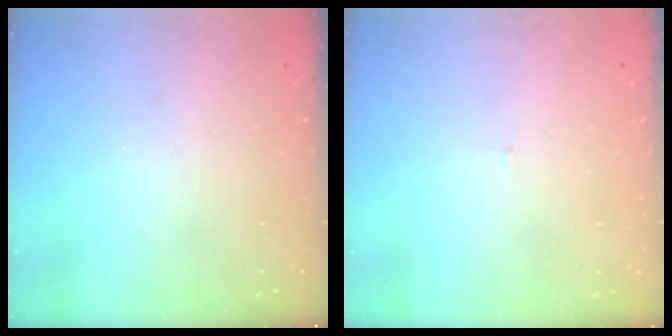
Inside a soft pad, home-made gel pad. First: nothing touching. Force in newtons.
{"total": 3.0, "press": 3.0, "slide": 0.2}